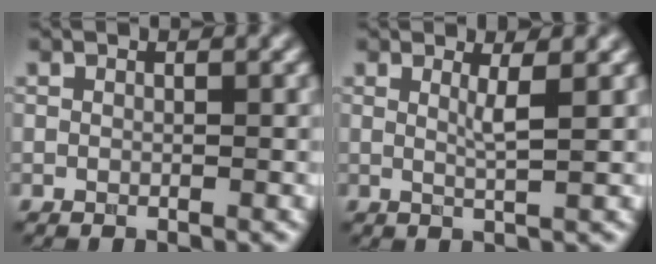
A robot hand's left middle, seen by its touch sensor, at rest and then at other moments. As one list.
[{"total": 1.7, "force": [0.6, 0.2, 1.6], "torque": [-0.029, -0.004, 0.009]}]